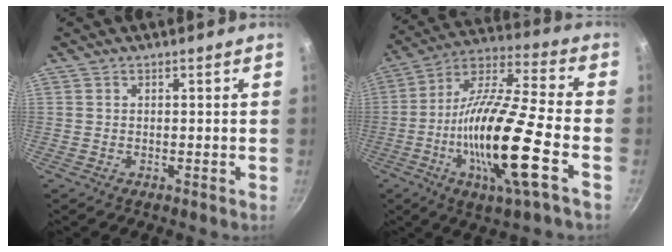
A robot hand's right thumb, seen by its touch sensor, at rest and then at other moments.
{"total": 21.6, "force": [-6.2, 3.8, 20.3], "torque": [-0.365, 0.024, -0.129]}